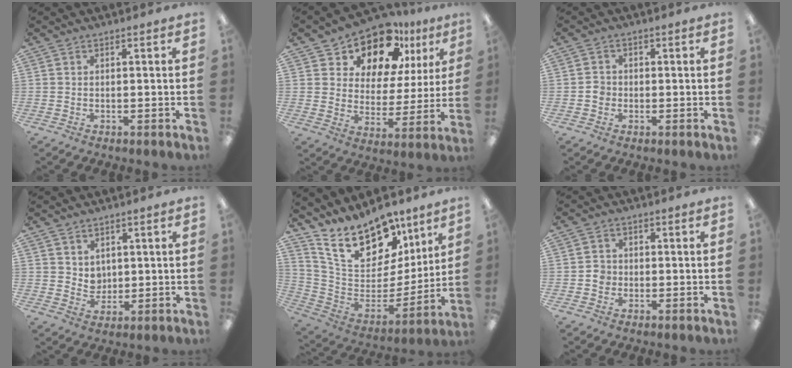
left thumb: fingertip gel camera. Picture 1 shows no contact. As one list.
[{"total": 14.2, "force": [11.5, 6.7, 5.0], "torque": [-0.093, -0.087, 0.207]}, {"total": 2.3, "force": [-0.5, 2.1, 0.8], "torque": [-0.014, 0.005, -0.011]}, {"total": 4.2, "force": [2.8, 3.2, 0.2], "torque": [-0.002, -0.014, 0.050]}, {"total": 19.7, "force": [14.4, 9.8, 9.2], "torque": [-0.158, -0.102, 0.261]}, {"total": 3.0, "force": [-0.5, 2.8, 1.0], "torque": [-0.010, 0.002, -0.012]}]